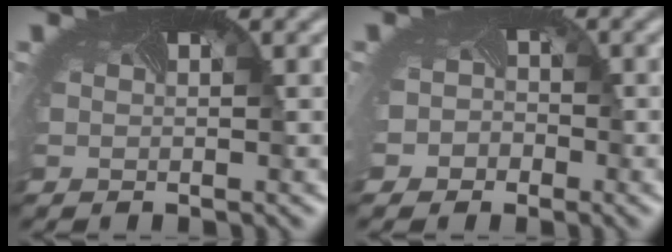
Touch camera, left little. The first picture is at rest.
{"total": 2.7, "force": [-1.7, 2.0, 0.1], "torque": [0.008, -0.012, -0.026]}